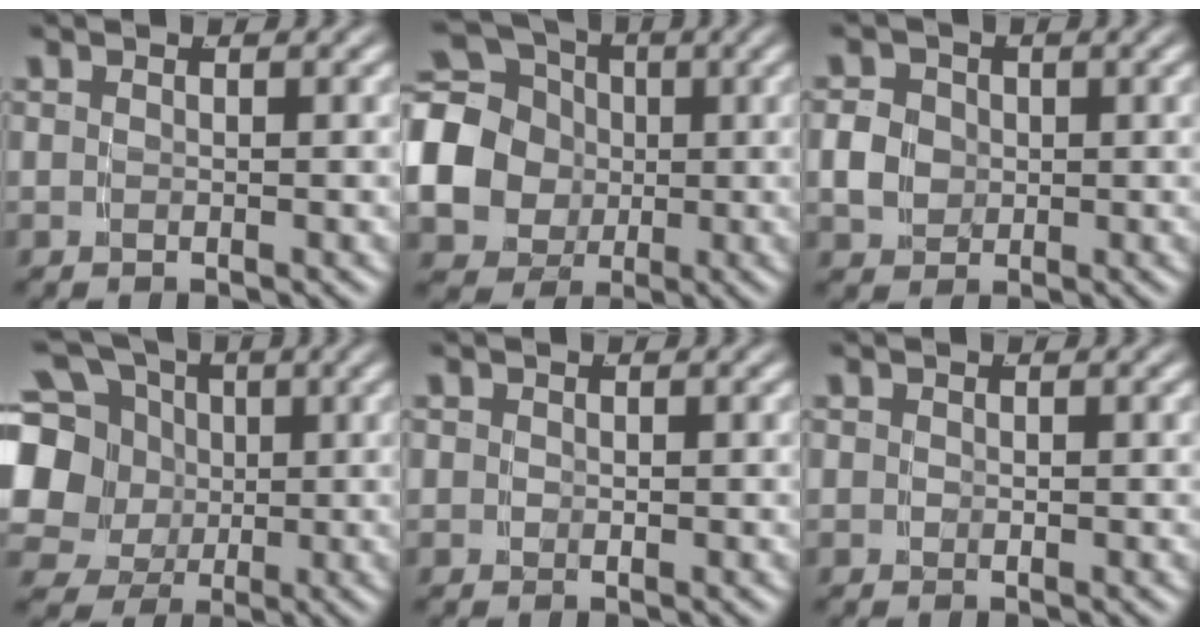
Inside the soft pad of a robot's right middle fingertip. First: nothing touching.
{"total": 14.1, "force": [0.4, 12.4, 6.6], "torque": [-0.148, -0.034, -0.001]}
{"total": 4.0, "force": [0.0, 3.5, 1.9], "torque": [-0.035, -0.007, 0.001]}
{"total": 10.5, "force": [0.7, 8.9, 5.6], "torque": [-0.111, -0.024, 0.011]}
{"total": 0.9, "force": [0.0, 0.8, 0.3], "torque": [-0.010, -0.006, -0.001]}
{"total": 0.6, "force": [-0.1, 0.5, 0.3], "torque": [-0.007, -0.005, -0.002]}